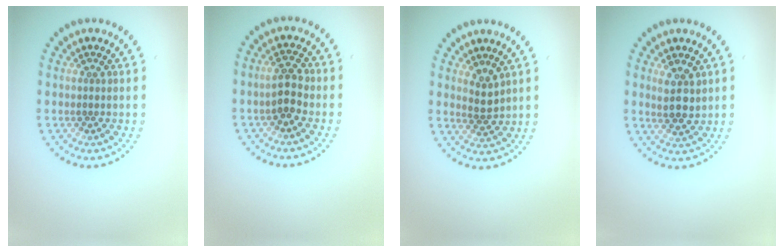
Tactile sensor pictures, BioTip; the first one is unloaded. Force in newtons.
{"total": 2.4, "press": 2.3, "slide": 0.5}
{"total": 1.8, "press": 1.6, "slide": 0.9}
{"total": 2.6, "press": 2.4, "slide": 1.0}